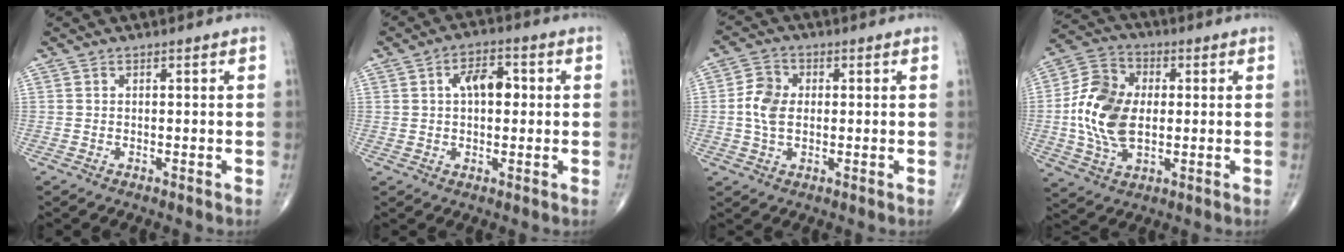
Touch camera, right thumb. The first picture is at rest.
{"total": 6.9, "force": [1.2, 3.9, 5.6], "torque": [-0.075, 0.012, 0.014]}
{"total": 6.3, "force": [0.1, 4.4, 4.5], "torque": [-0.082, 0.008, -0.004]}
{"total": 14.4, "force": [-0.1, 9.2, 11.1], "torque": [-0.208, 0.013, -0.005]}